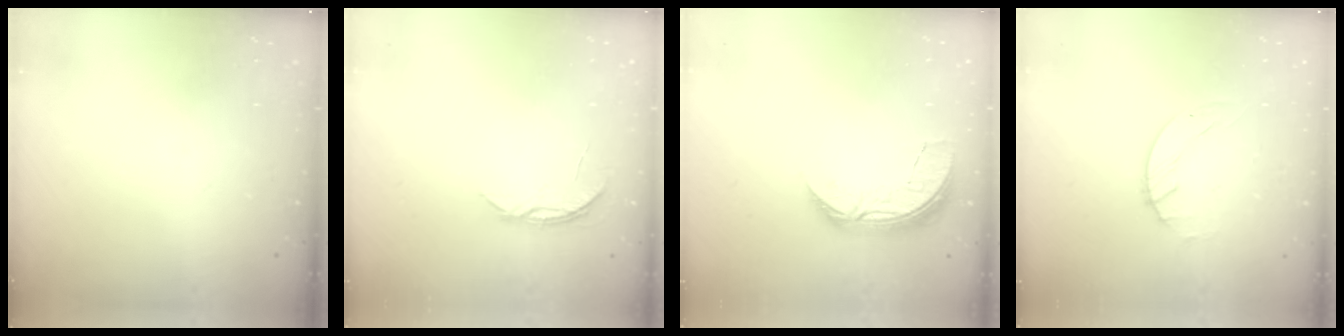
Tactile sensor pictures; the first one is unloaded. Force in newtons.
{"total": 3.7, "press": 3.7, "slide": 0.4}
{"total": 7.3, "press": 7.3, "slide": 0.7}
{"total": 0.6, "press": 0.6, "slide": 0.1}